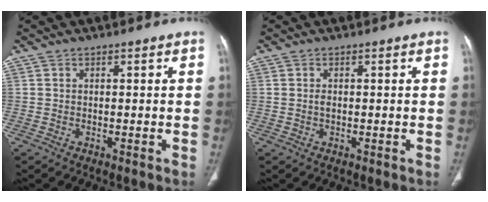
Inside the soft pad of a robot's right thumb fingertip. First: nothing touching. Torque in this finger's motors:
{"motor_torque": [0.98, 0.72, -0.10, 0.00, 0.04]}